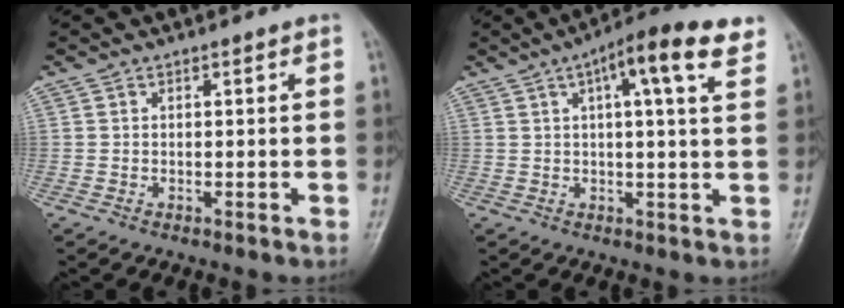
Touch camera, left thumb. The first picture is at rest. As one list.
[{"total": 12.0, "force": [6.1, 2.6, 10.0], "torque": [-0.138, 0.004, 0.079]}]